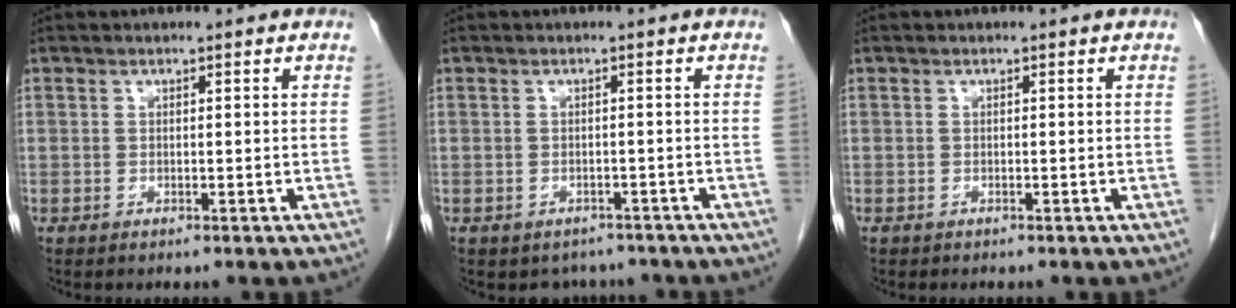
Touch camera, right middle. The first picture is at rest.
{"total": 3.4, "force": [-2.8, 1.9, 0.1], "torque": [0.001, 0.008, -0.037]}
{"total": 0.0}